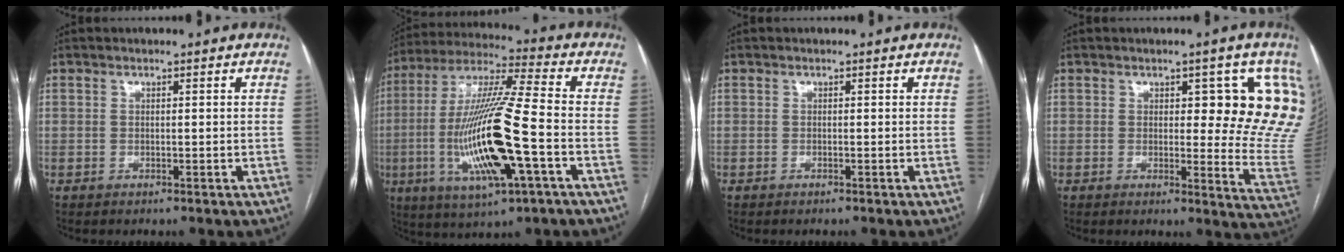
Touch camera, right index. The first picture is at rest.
{"total": 19.5, "force": [-4.6, 1.7, 18.9], "torque": [-0.391, -0.015, -0.083]}
{"total": 0.0}
{"total": 12.3, "force": [4.3, 4.4, 10.7], "torque": [-0.119, -0.015, 0.034]}